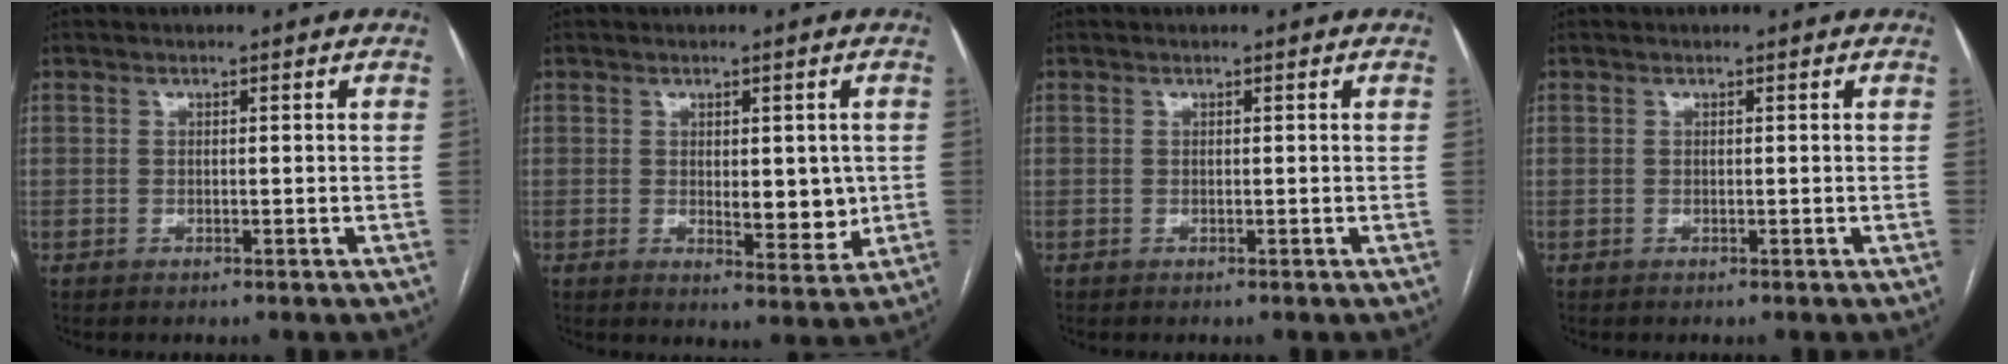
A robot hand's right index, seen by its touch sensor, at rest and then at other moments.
{"total": 3.8, "force": [0.1, 1.9, 3.3], "torque": [-0.044, -0.008, 0.006]}
{"total": 0.0}
{"total": 0.0}